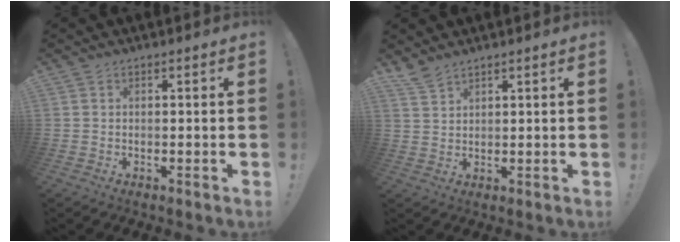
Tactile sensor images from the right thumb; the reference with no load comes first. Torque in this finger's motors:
{"motor_torque": [-0.07, -0.06, 0.34, -0.04, 0.00]}